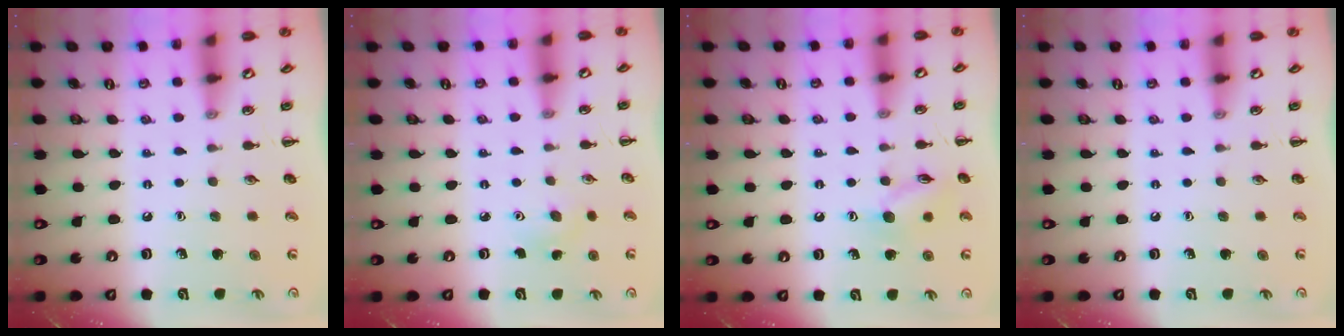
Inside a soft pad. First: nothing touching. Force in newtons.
{"total": 3.2, "press": 3.1, "slide": 0.7}
{"total": 9.1, "press": 9.1, "slide": 0.7}
{"total": 0.0}